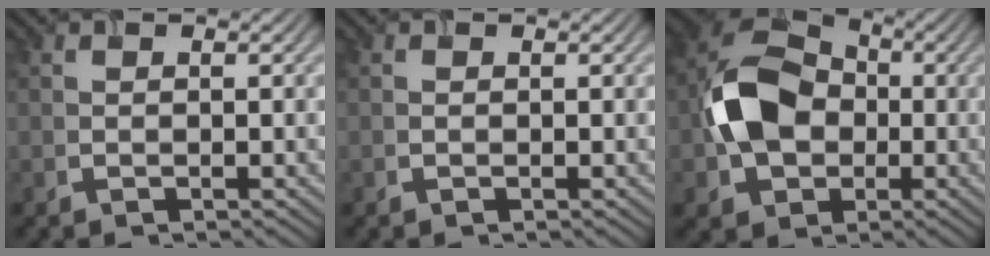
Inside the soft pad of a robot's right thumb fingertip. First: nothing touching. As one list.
[{"total": 0.0}, {"total": 11.5, "force": [-1.1, 8.9, 7.3], "torque": [-0.155, 0.011, -0.034]}]